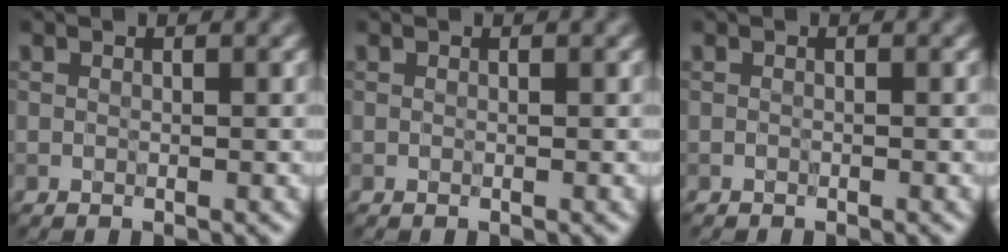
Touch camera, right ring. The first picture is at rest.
{"total": 0.0}
{"total": 0.0}